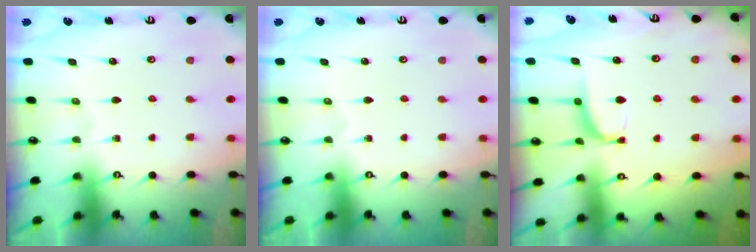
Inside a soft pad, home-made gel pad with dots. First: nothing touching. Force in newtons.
{"total": 0.0}
{"total": 1.8, "press": 1.7, "slide": 0.6}